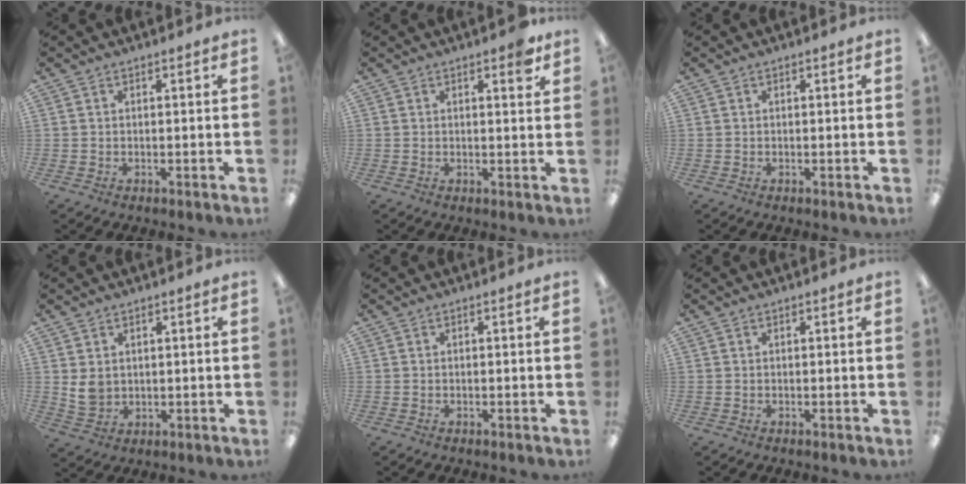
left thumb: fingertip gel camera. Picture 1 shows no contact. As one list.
[{"total": 2.9, "force": [2.0, 0.9, 1.9], "torque": [-0.017, -0.007, 0.029]}, {"total": 0.0}, {"total": 4.9, "force": [1.9, 3.9, 2.4], "torque": [-0.048, -0.002, 0.035]}, {"total": 0.0}, {"total": 0.0}]